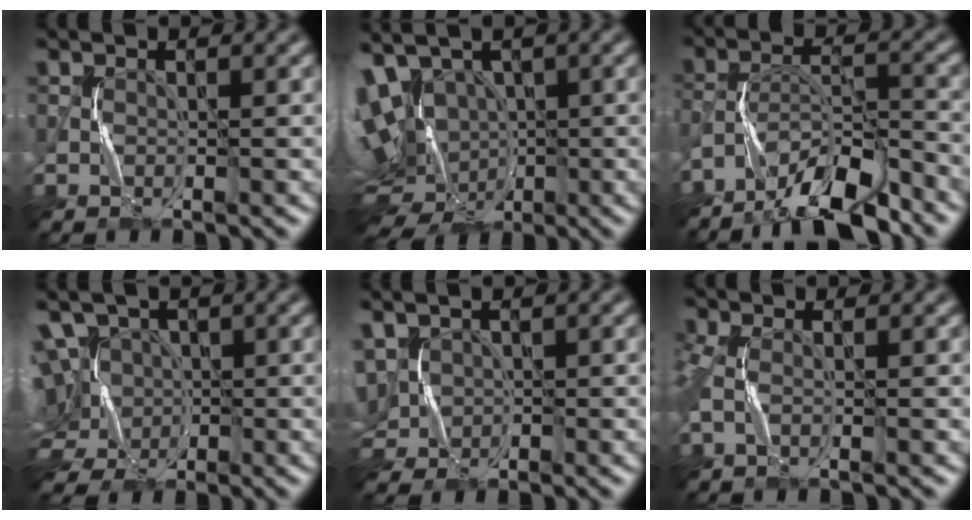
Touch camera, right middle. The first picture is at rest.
{"total": 13.5, "force": [-1.0, 9.4, 9.7], "torque": [-0.167, 0.004, 0.014]}
{"total": 8.4, "force": [-6.7, 1.9, 4.7], "torque": [-0.080, 0.005, -0.124]}
{"total": 10.1, "force": [-0.1, 8.1, 6.1], "torque": [-0.117, 0.019, -0.037]}
{"total": 5.8, "force": [0.4, 4.3, 3.9], "torque": [-0.094, -0.004, 0.011]}
{"total": 2.4, "force": [-0.1, 1.0, 2.2], "torque": [-0.052, 0.002, -0.009]}